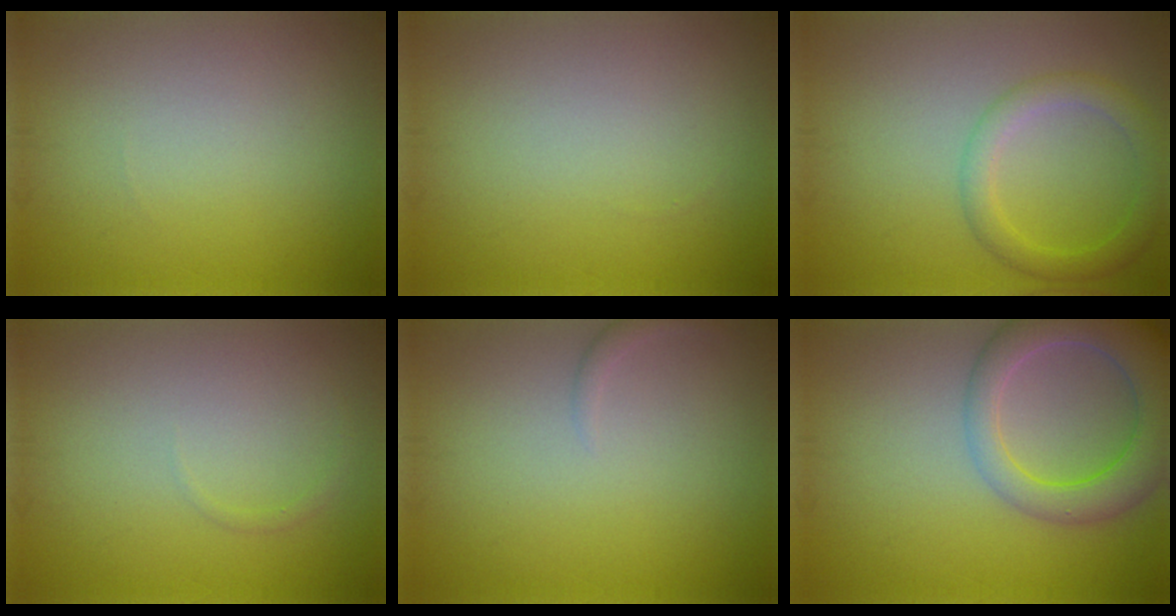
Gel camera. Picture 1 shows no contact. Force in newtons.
{"total": 0.0}
{"total": 3.1, "press": 3.1, "slide": 0.3}
{"total": 0.5, "press": 0.5, "slide": 0.1}
{"total": 0.8, "press": 0.8, "slide": 0.1}
{"total": 7.2, "press": 7.2, "slide": 0.5}